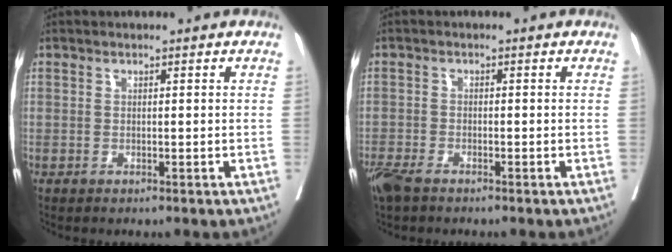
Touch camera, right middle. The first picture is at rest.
{"total": 4.6, "force": [-3.5, 1.5, 2.5], "torque": [-0.053, -0.011, -0.067]}